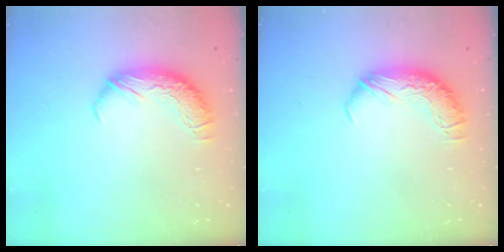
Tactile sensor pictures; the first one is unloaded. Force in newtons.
{"total": 0.0}